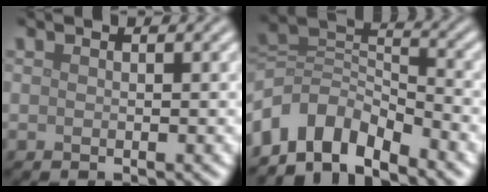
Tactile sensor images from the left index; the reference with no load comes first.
{"total": 7.4, "force": [-5.0, 3.9, 3.8], "torque": [-0.059, -0.005, -0.099]}